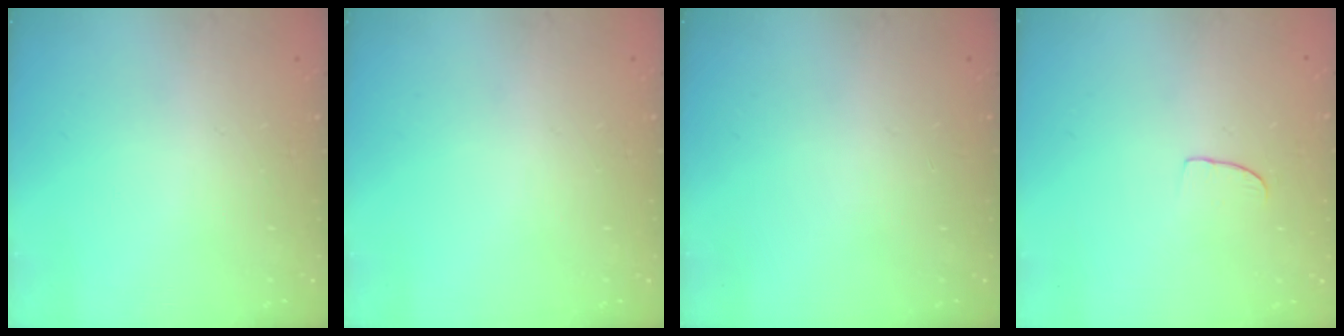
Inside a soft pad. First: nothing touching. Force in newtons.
{"total": 0.0}
{"total": 0.0}
{"total": 5.2, "press": 5.2, "slide": 0.3}